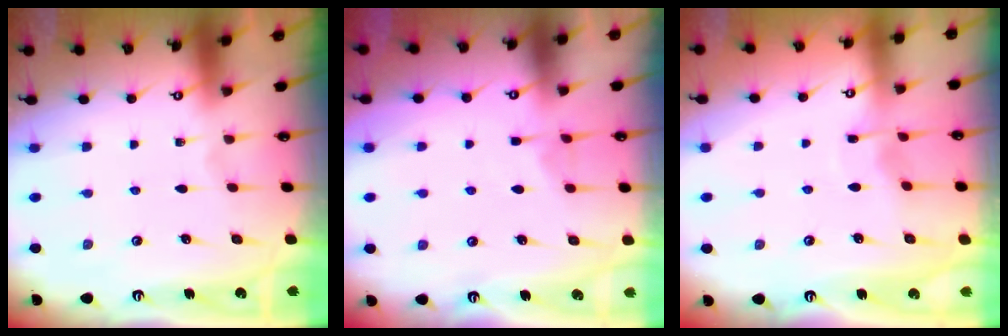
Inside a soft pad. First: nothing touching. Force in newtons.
{"total": 3.6, "press": 3.5, "slide": 0.5}
{"total": 4.1, "press": 4.1, "slide": 0.3}